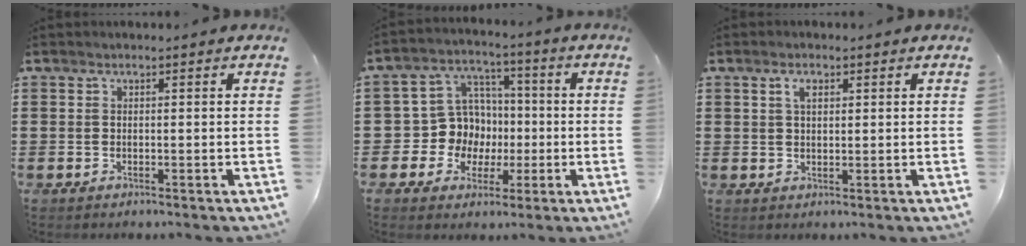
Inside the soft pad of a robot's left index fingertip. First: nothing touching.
{"total": 9.1, "force": [0.2, 8.9, 1.8], "torque": [-0.079, -0.002, 0.011]}
{"total": 2.1, "force": [1.1, 1.0, 1.6], "torque": [-0.036, 0.005, 0.018]}